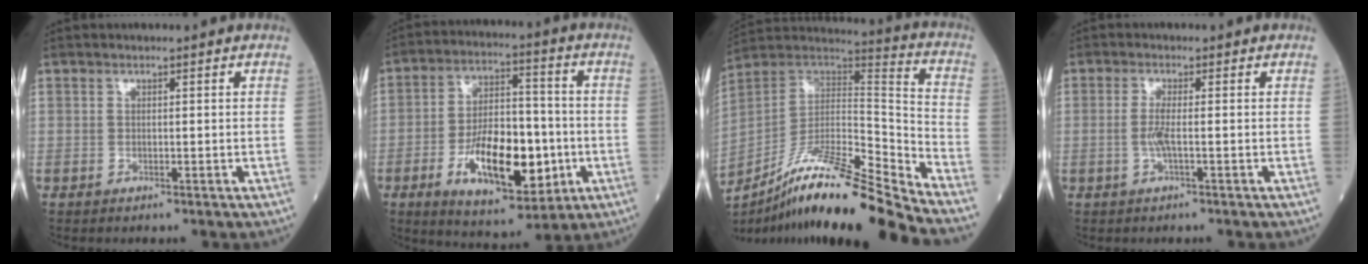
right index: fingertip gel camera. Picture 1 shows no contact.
{"total": 15.6, "force": [-4.3, 6.4, 13.6], "torque": [-0.237, 0.002, -0.065]}
{"total": 21.5, "force": [-17.2, -0.6, 12.8], "torque": [-0.239, 0.002, -0.313]}
{"total": 2.2, "force": [-0.5, 0.0, 2.1], "torque": [-0.051, -0.001, -0.011]}